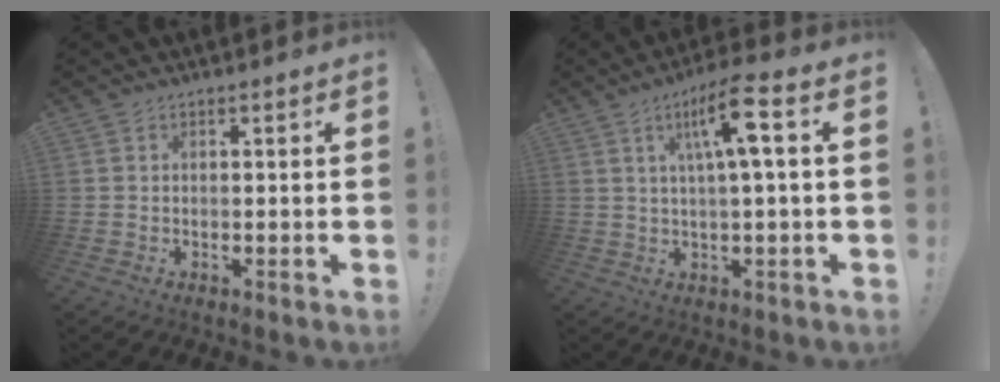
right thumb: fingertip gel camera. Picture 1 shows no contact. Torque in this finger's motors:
{"motor_torque": [1.05, 1.07, 0.15, 0.22, 0.23]}